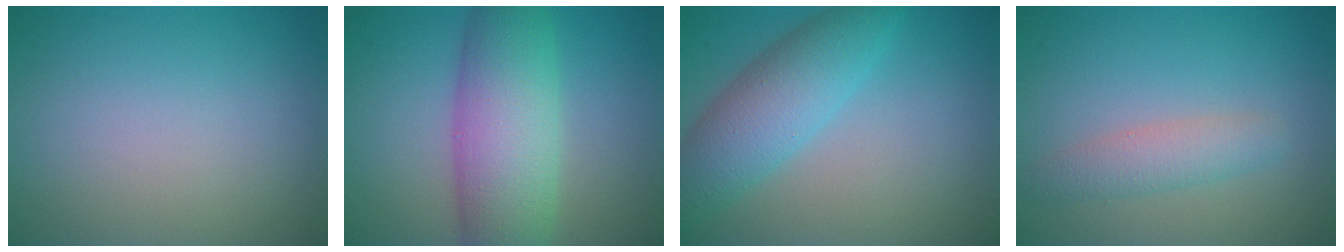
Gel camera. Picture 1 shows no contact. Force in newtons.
{"total": 8.5, "press": 8.5, "slide": 0.1}
{"total": 5.8, "press": 5.8, "slide": 0.1}
{"total": 2.5, "press": 2.5, "slide": 0.1}